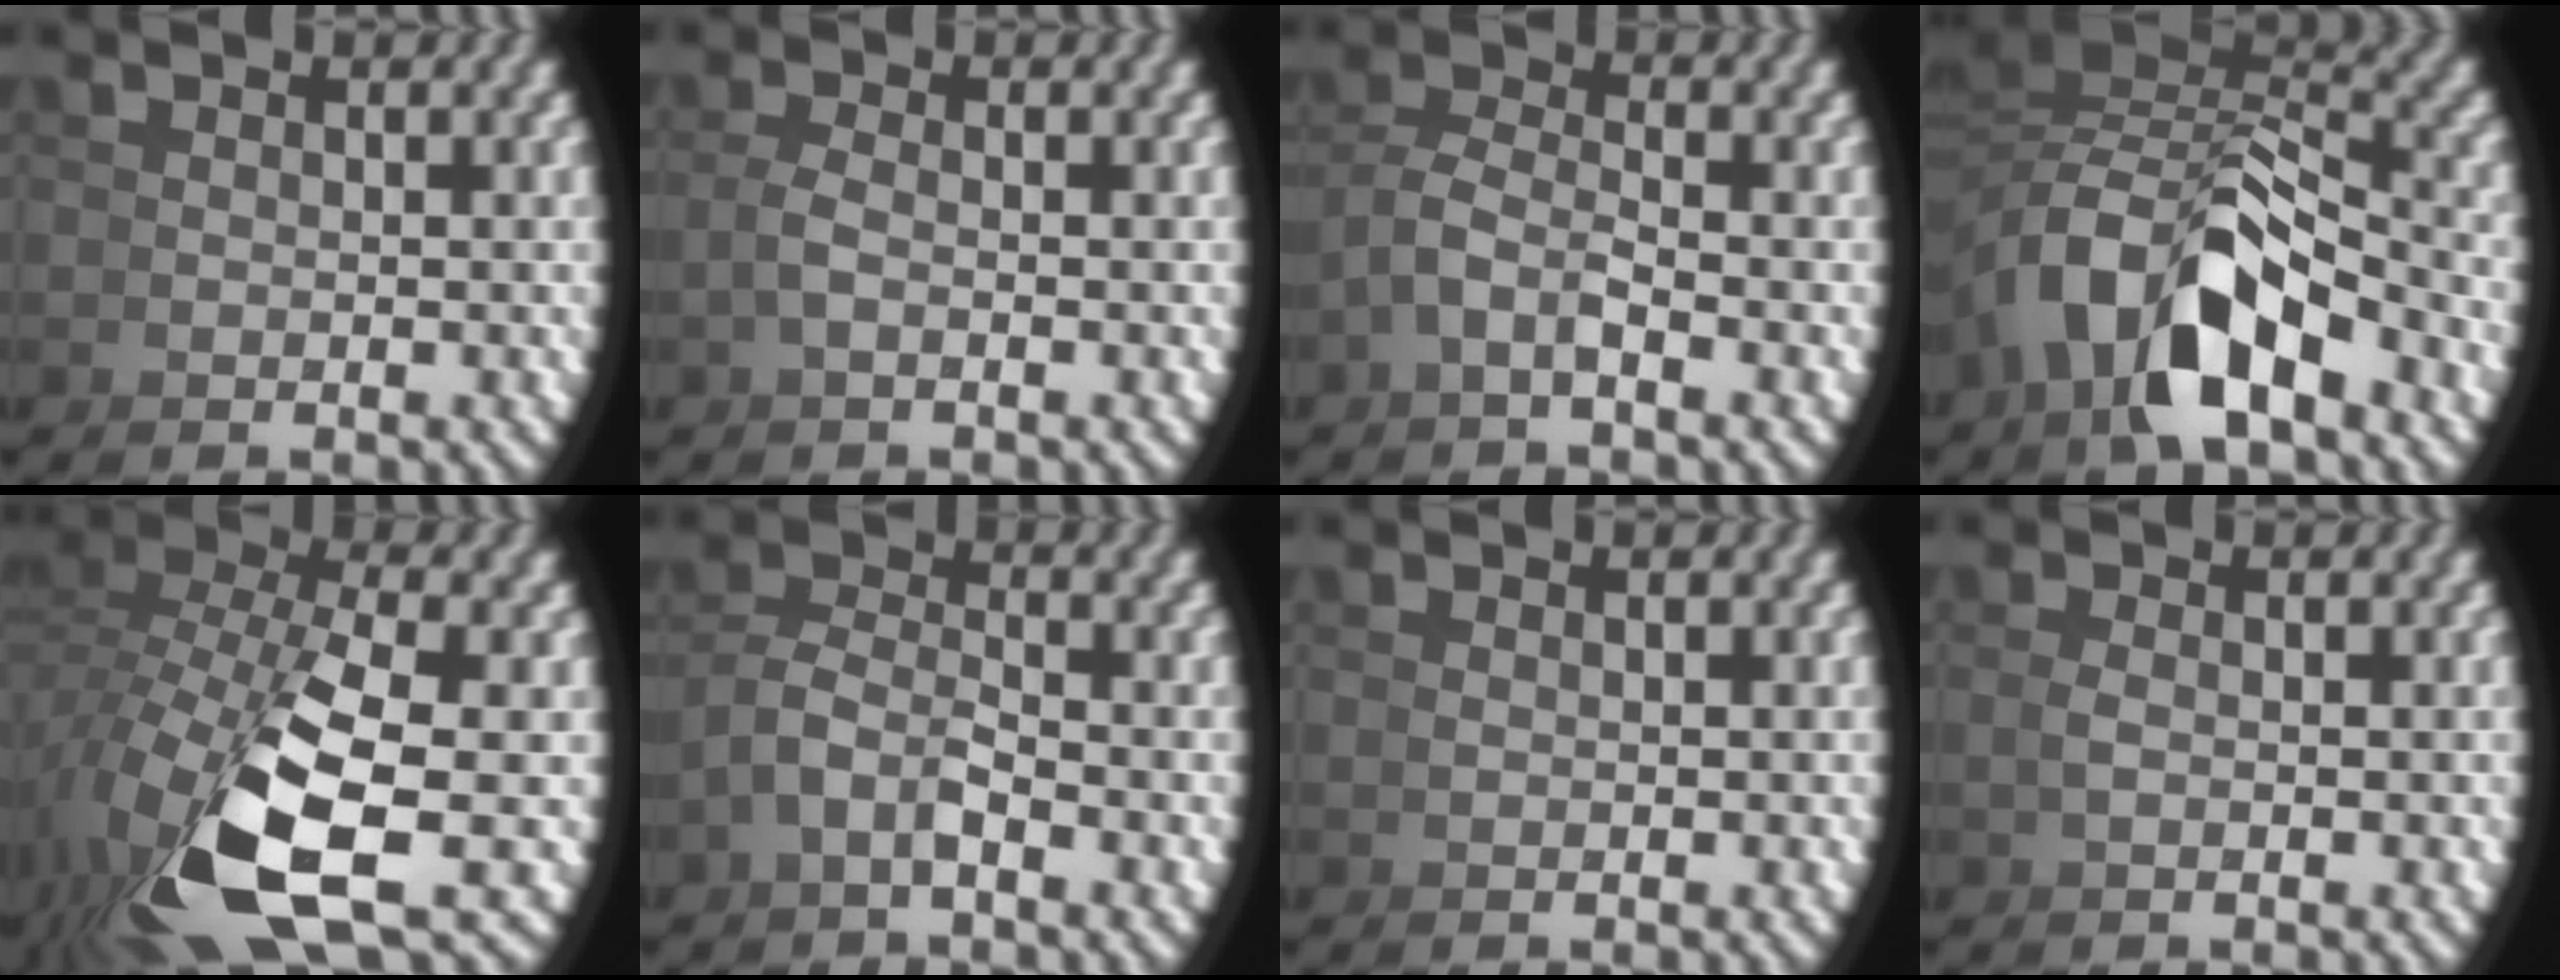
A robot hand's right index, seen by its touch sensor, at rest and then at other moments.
{"total": 1.1, "force": [0.1, -0.7, 0.9], "torque": [-0.019, -0.003, 0.006]}
{"total": 2.7, "force": [-0.6, 1.7, 2.0], "torque": [-0.045, -0.008, -0.013]}
{"total": 8.7, "force": [-0.4, 5.5, 6.7], "torque": [-0.132, -0.017, 0.003]}
{"total": 9.3, "force": [-1.7, 4.4, 8.0], "torque": [-0.178, -0.037, 0.000]}
{"total": 3.1, "force": [-0.8, 2.2, 2.1], "torque": [-0.048, -0.010, -0.016]}
{"total": 0.7, "force": [0.4, -0.6, -0.2], "torque": [0.001, -0.003, 0.011]}
{"total": 1.2, "force": [0.3, -1.2, 0.0], "torque": [-0.003, -0.001, 0.011]}